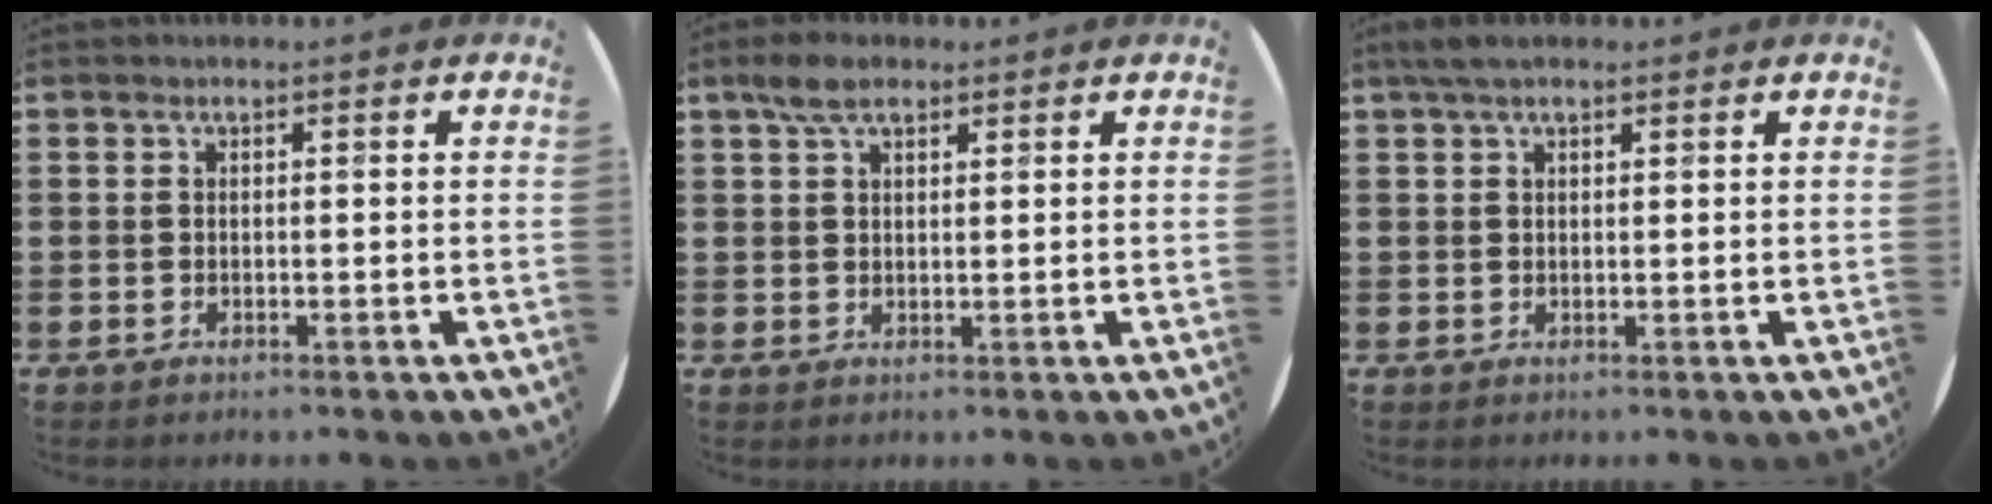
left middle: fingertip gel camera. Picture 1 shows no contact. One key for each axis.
{"total": 4.0, "fx": 2.8, "fy": 2.0, "fz": 2.1, "tx": -0.038, "ty": 0.006, "tz": 0.050}
{"total": 2.6, "fx": 2.0, "fy": 1.0, "fz": 1.3, "tx": -0.030, "ty": 0.008, "tz": 0.036}